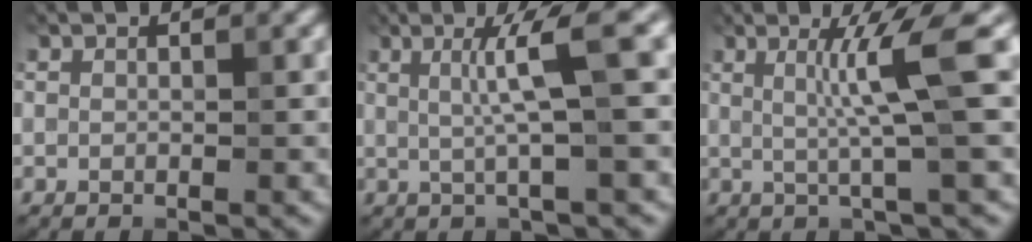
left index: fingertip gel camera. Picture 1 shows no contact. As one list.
[{"total": 4.9, "force": [1.0, 0.2, 4.8], "torque": [-0.081, 0.015, 0.017]}, {"total": 5.0, "force": [0.9, -0.1, 5.0], "torque": [-0.085, 0.009, 0.015]}]